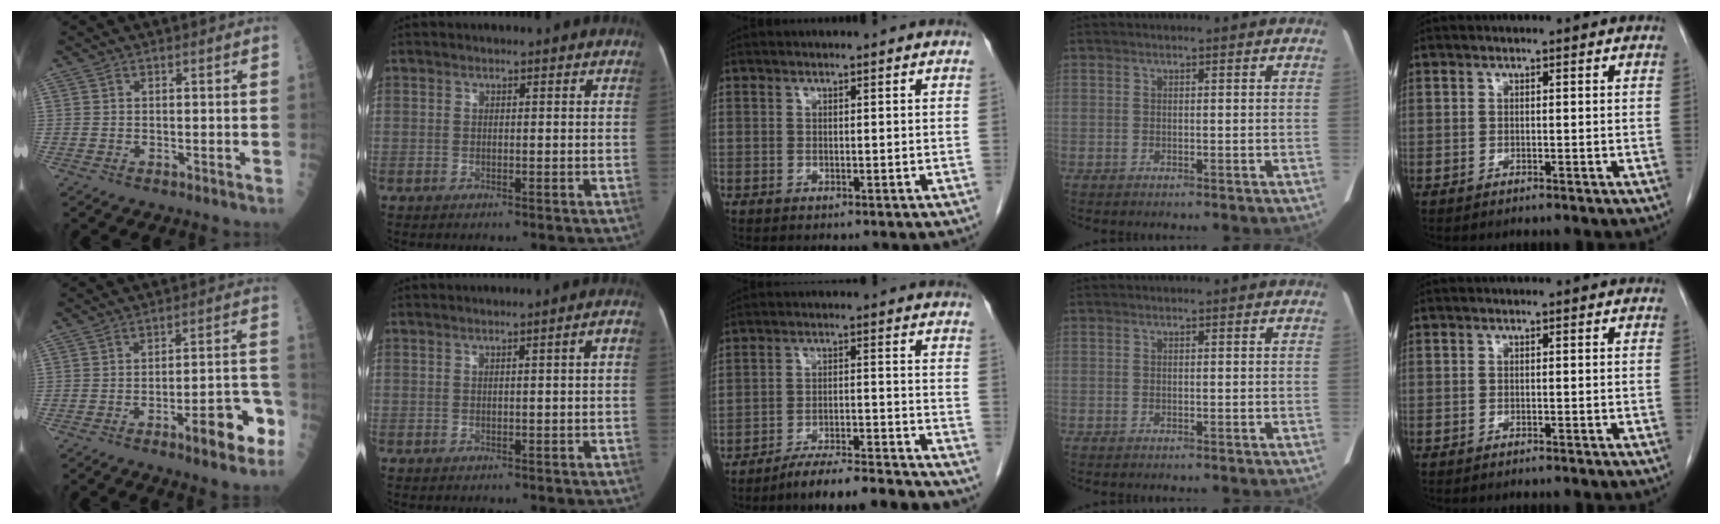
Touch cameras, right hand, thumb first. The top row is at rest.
{"thumb": {"total": 11.5, "force": [-5.3, 3.2, 9.7], "torque": [-0.121, 0.040, -0.071]}, "index": {"total": 2.5, "force": [0.0, 0.1, 2.5], "torque": [-0.027, 0.010, 0.001]}, "middle": {"total": 12.1, "force": [-11.1, 0.6, 4.6], "torque": [-0.052, 0.010, -0.167]}}